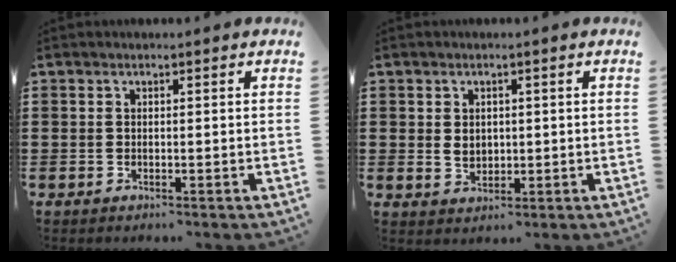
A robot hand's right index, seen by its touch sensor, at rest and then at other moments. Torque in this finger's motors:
{"motor_torque": [2.14, 0.00, 0.47, 0.09]}